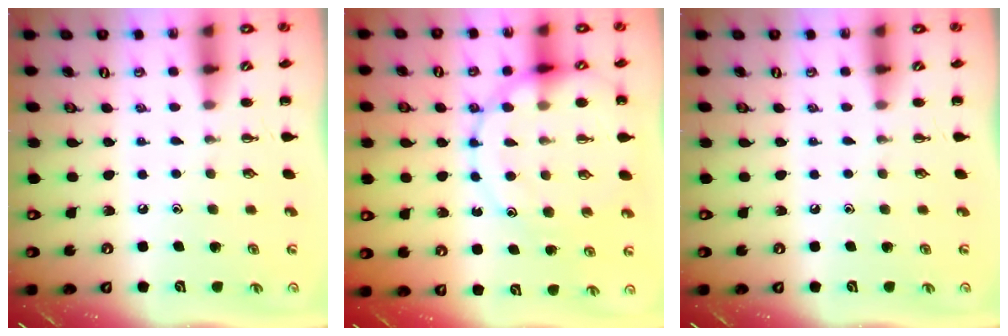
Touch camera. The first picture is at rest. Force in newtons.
{"total": 15.2, "press": 15.1, "slide": 2.0}
{"total": 0.0}